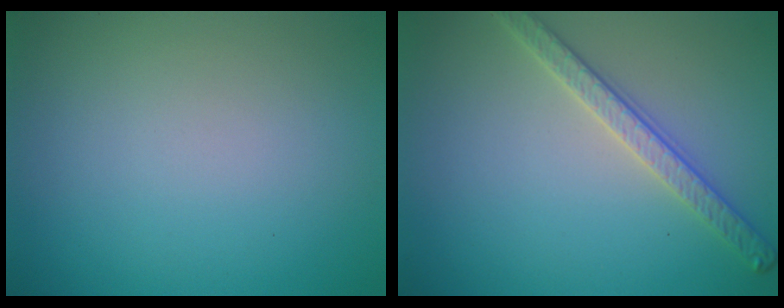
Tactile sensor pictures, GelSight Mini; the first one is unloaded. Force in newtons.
{"total": 2.8, "press": 2.7, "slide": 0.7}